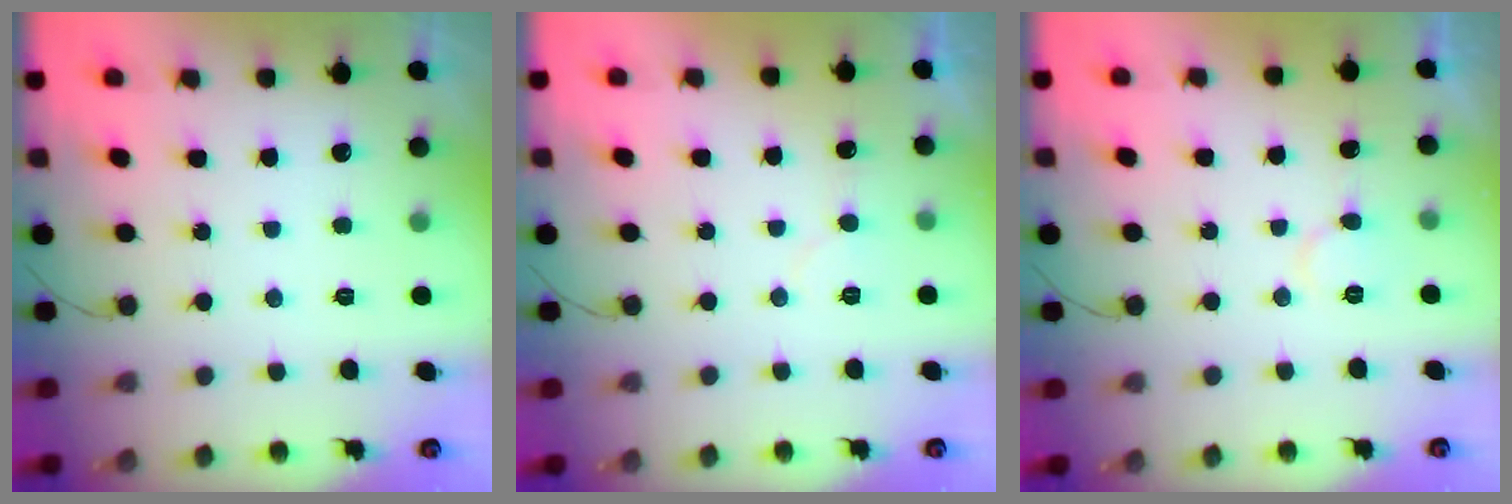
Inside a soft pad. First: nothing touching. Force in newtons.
{"total": 4.7, "press": 4.7, "slide": 0.3}
{"total": 5.7, "press": 5.6, "slide": 0.6}